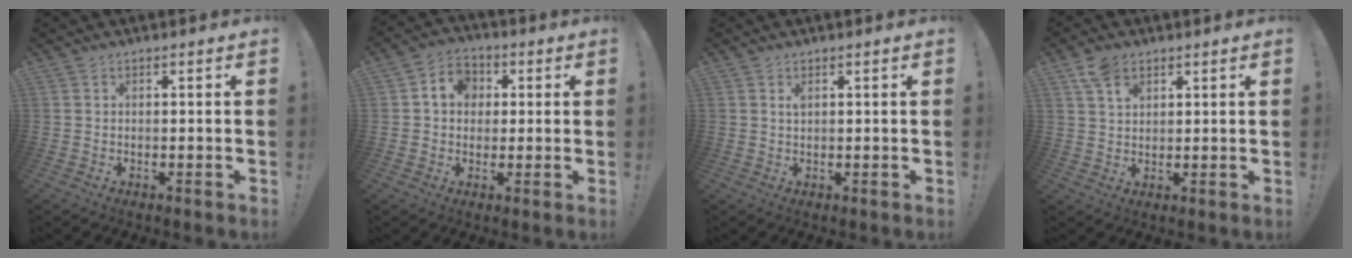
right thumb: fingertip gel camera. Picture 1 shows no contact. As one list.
[{"total": 7.8, "force": [1.5, 6.8, 3.5], "torque": [-0.062, 0.011, 0.031]}, {"total": 1.0, "force": [0.6, 0.2, 0.8], "torque": [-0.010, -0.001, 0.009]}, {"total": 5.8, "force": [3.5, 3.3, 3.2], "torque": [-0.059, -0.010, 0.067]}]